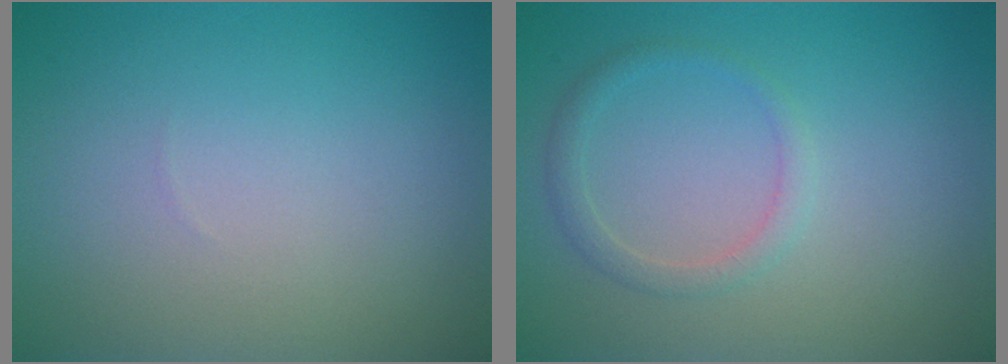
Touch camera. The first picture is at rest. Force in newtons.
{"total": 1.5, "press": 1.5, "slide": 0.1}